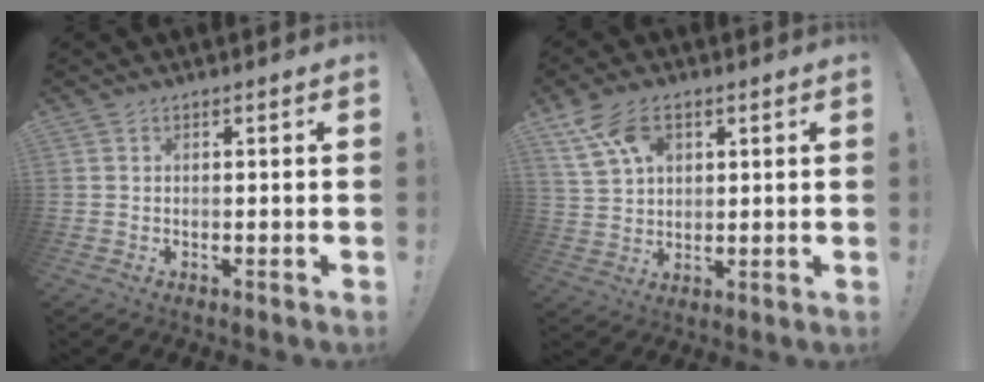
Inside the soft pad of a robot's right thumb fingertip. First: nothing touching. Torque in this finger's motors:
{"motor_torque": [0.09, 0.26, 0.72, 0.33, 0.13]}